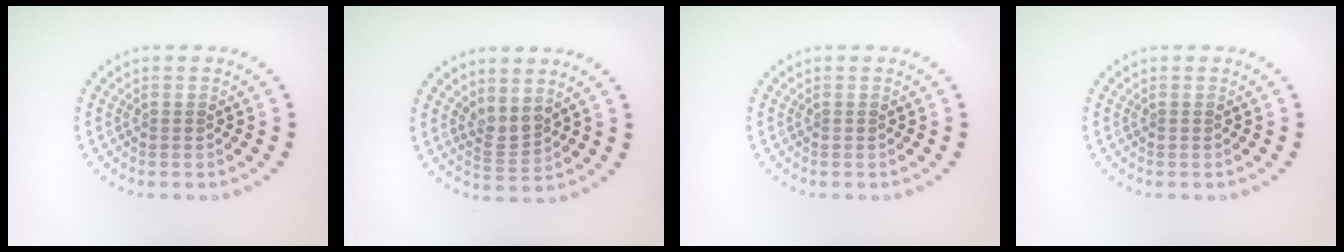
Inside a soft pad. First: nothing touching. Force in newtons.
{"total": 2.0, "press": 1.6, "slide": 1.2}
{"total": 0.0}
{"total": 0.0}